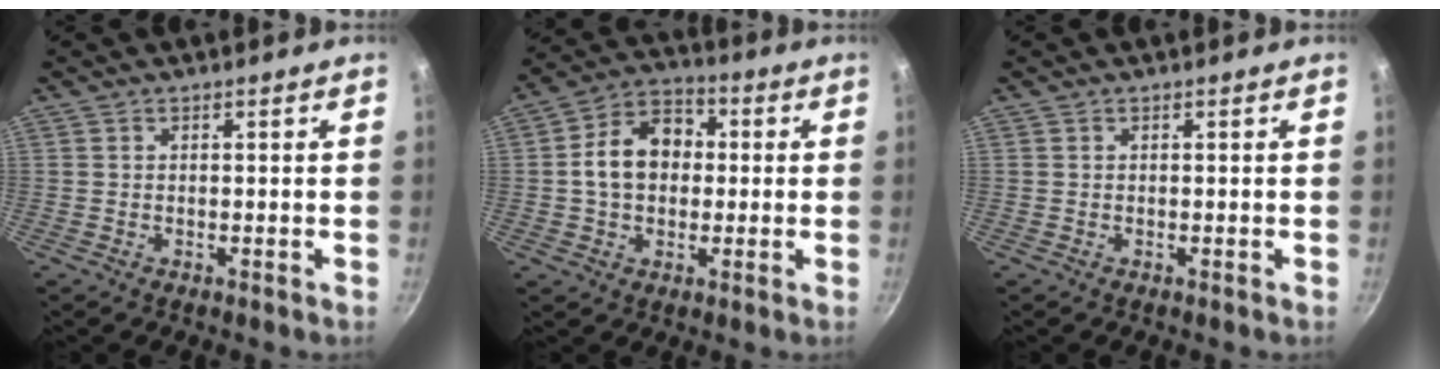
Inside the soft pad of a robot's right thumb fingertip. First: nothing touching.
{"total": 11.8, "force": [0.5, 8.8, 7.7], "torque": [-0.098, 0.029, -0.007]}
{"total": 0.0}